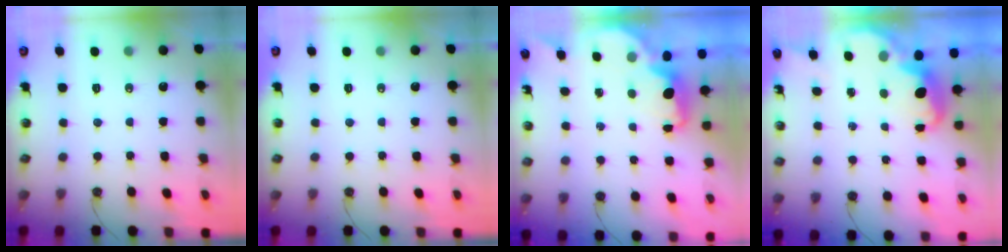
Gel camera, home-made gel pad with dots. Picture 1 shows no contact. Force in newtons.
{"total": 0.0}
{"total": 1.9, "press": 1.7, "slide": 0.7}
{"total": 2.7, "press": 2.6, "slide": 0.6}